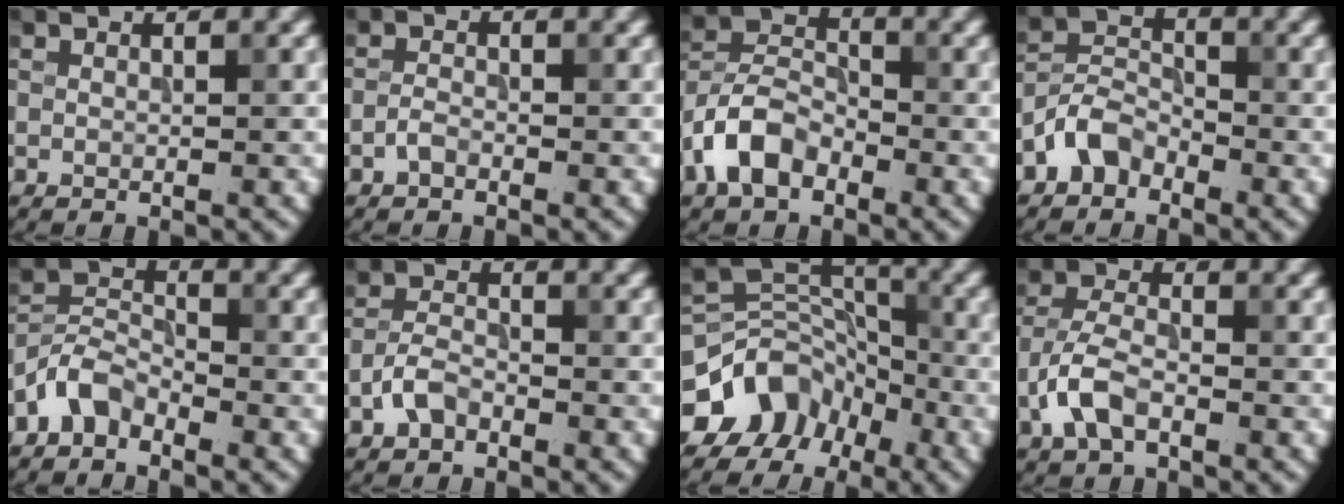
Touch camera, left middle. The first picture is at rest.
{"total": 1.1, "force": [-0.7, 0.5, 0.6], "torque": [-0.011, 0.003, -0.018]}
{"total": 5.4, "force": [-2.9, 3.3, 3.2], "torque": [-0.063, 0.009, -0.064]}
{"total": 3.3, "force": [-2.2, 2.0, 1.3], "torque": [-0.022, 0.013, -0.054]}
{"total": 3.3, "force": [-2.5, 1.7, 1.3], "torque": [-0.025, 0.013, -0.061]}
{"total": 2.3, "force": [-1.4, 1.3, 1.4], "torque": [-0.027, 0.008, -0.033]}
{"total": 8.8, "force": [-5.1, 6.5, 2.9], "torque": [-0.040, 0.024, -0.100]}
{"total": 3.9, "force": [-1.9, 1.9, 2.8], "torque": [-0.059, 0.006, -0.047]}